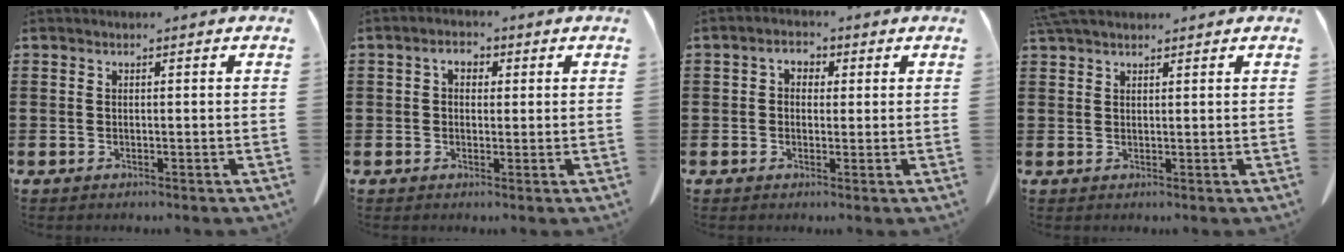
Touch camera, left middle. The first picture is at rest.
{"total": 2.6, "force": [0.8, 1.7, 1.8], "torque": [-0.041, 0.008, 0.012]}
{"total": 2.2, "force": [0.4, 1.7, 1.3], "torque": [-0.032, 0.009, 0.005]}
{"total": 2.7, "force": [2.4, 0.7, 1.1], "torque": [-0.029, 0.001, 0.048]}